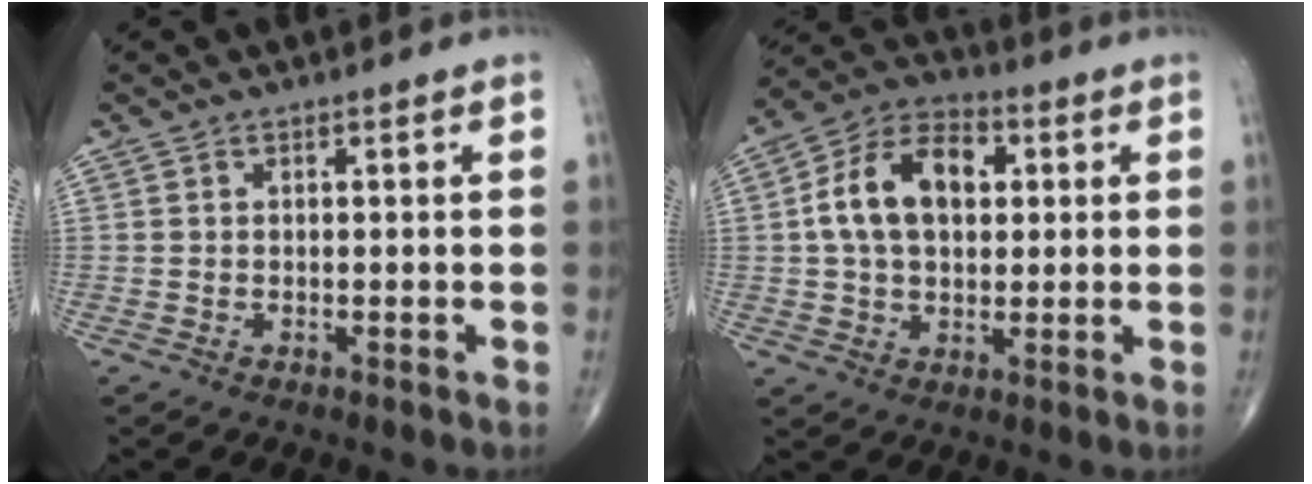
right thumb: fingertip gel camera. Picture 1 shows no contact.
{"total": 14.2, "force": [2.5, 9.2, 10.5], "torque": [-0.167, 0.020, 0.034]}